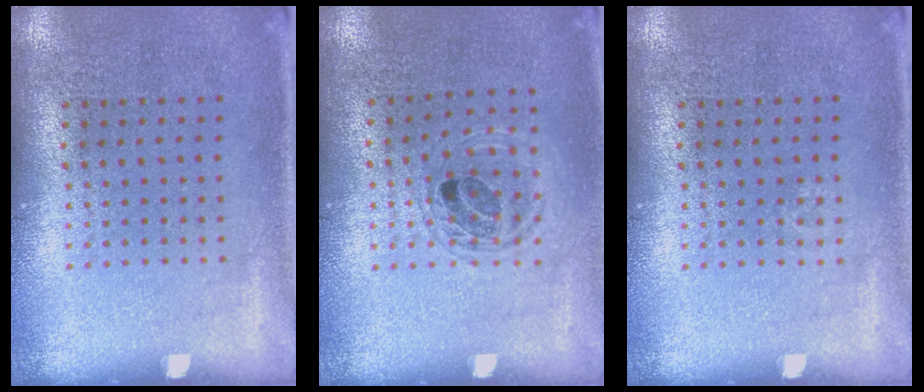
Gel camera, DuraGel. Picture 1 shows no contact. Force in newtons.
{"total": 1.3, "press": 1.2, "slide": 0.4}
{"total": 0.5, "press": 0.5, "slide": 0.2}